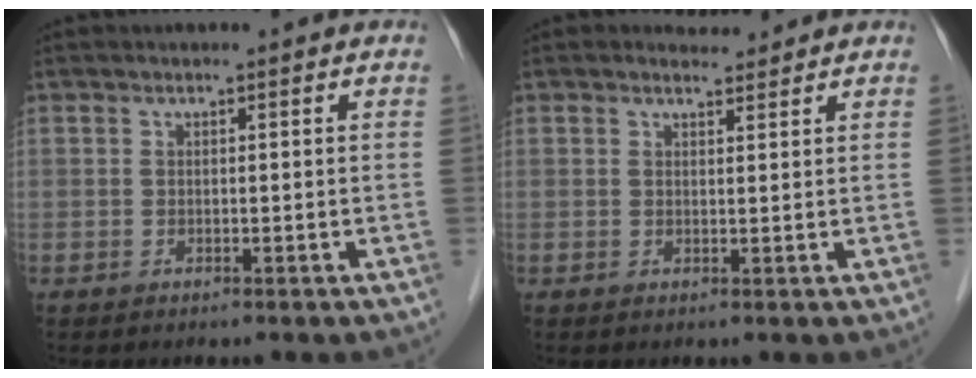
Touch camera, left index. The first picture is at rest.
{"total": 1.7, "force": [1.6, 0.4, -0.1], "torque": [-0.006, 0.001, 0.026]}